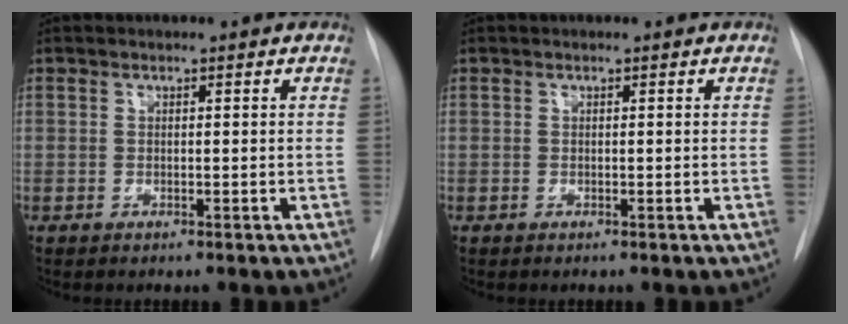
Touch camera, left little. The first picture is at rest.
{"total": 0.0}